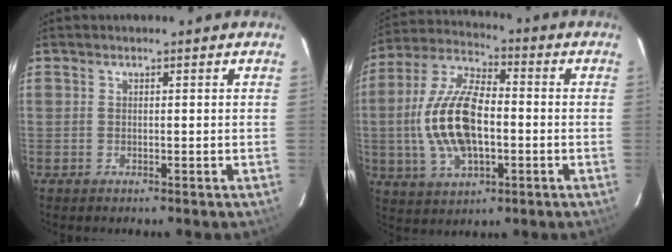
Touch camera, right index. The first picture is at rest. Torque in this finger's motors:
{"motor_torque": [1.38, -0.76, 0.59, 0.14]}